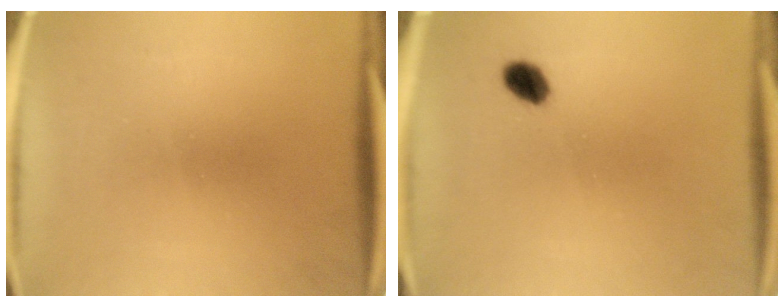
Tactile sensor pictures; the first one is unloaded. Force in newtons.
{"total": 3.6}